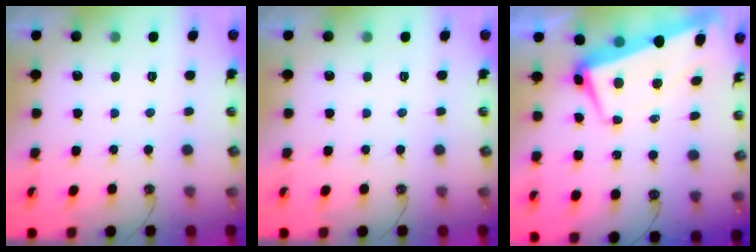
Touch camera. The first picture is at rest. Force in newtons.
{"total": 0.0}
{"total": 2.8, "press": 2.3, "slide": 1.6}